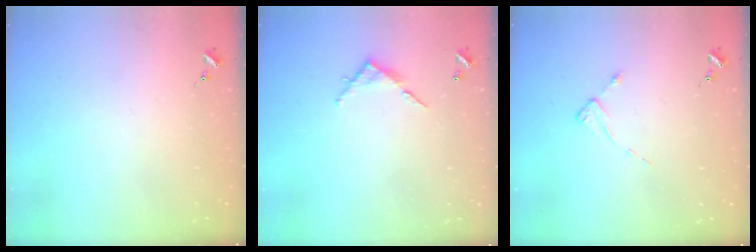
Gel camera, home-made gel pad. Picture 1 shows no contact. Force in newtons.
{"total": 5.7, "press": 5.7, "slide": 0.4}
{"total": 2.1, "press": 2.0, "slide": 0.4}